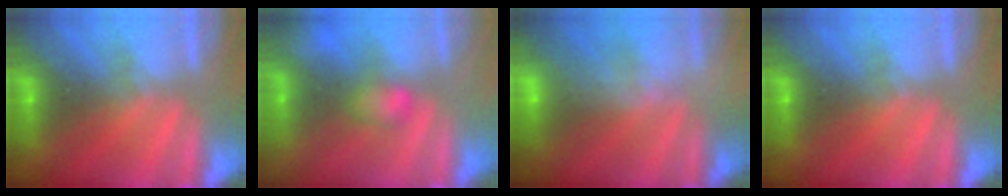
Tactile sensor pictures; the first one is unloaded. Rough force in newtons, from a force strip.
{"total": 2.9}
{"total": 2.4}
{"total": 0.0}